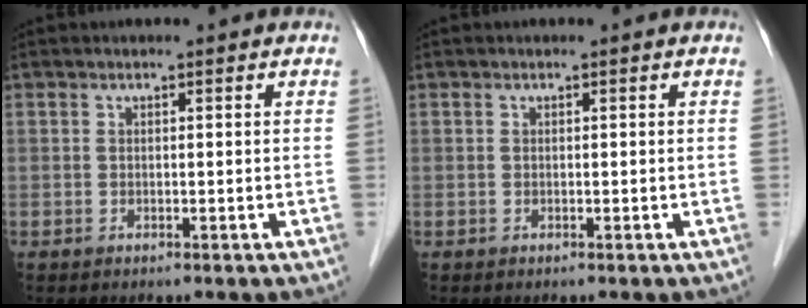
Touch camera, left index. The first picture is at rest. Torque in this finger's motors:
{"motor_torque": [0.01, 0.01, 0.00, 0.00]}